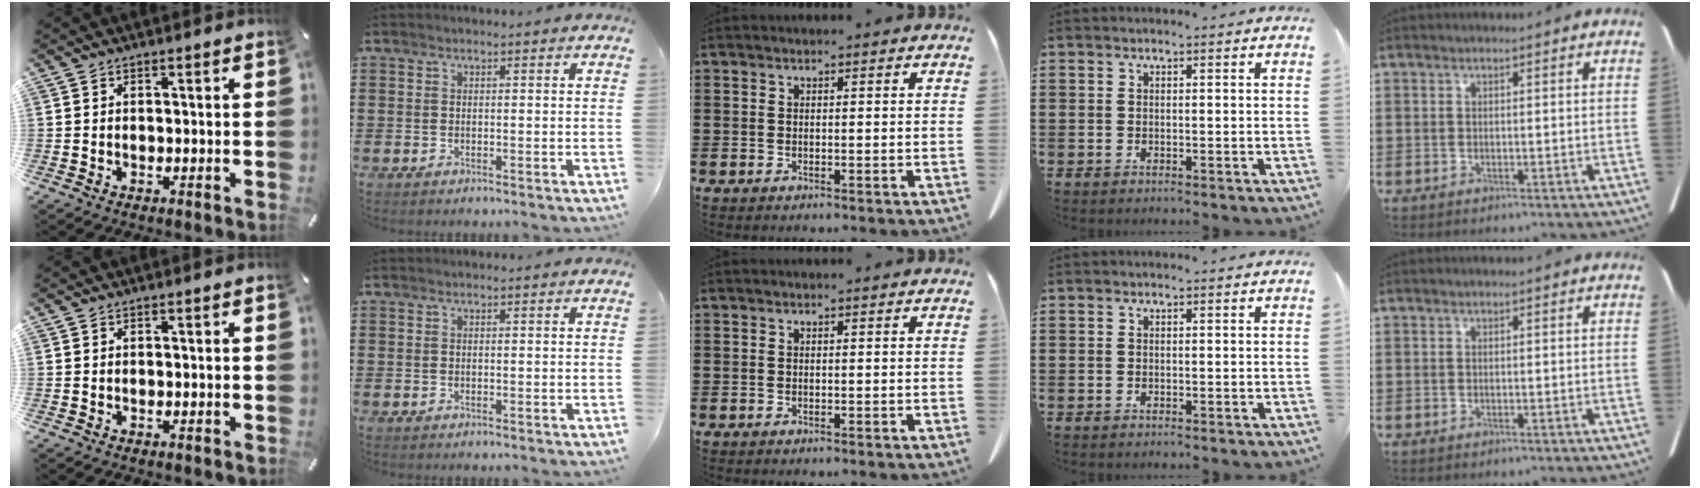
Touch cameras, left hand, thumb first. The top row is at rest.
{}